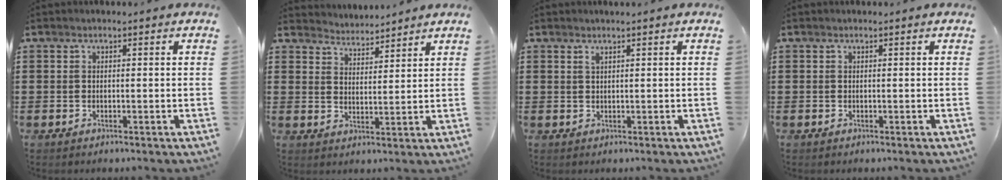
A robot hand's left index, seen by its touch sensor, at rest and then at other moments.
{"total": 3.6, "force": [3.6, 0.0, -0.7], "torque": [-0.001, -0.019, 0.065]}
{"total": 1.0, "force": [0.6, 0.1, 0.8], "torque": [-0.017, 0.000, 0.012]}
{"total": 0.0}